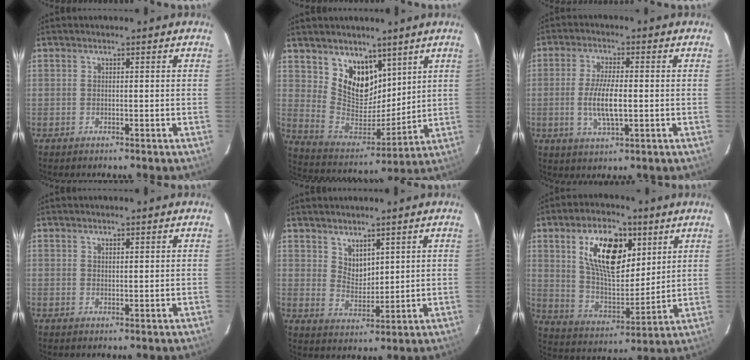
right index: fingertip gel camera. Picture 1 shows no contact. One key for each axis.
{"total": 12.4, "fx": 7.7, "fy": 8.2, "fz": 5.1, "tx": -0.093, "ty": -0.013, "tz": 0.157}
{"total": 6.7, "fx": -0.9, "fy": 1.9, "fz": 6.4, "tx": -0.125, "ty": -0.008, "tz": -0.015}
{"total": 1.3, "fx": 1.1, "fy": 0.4, "fz": 0.5, "tx": -0.006, "ty": 0.001, "tz": 0.018}
{"total": 4.7, "fx": 3.5, "fy": 2.6, "fz": 1.8, "tx": -0.023, "ty": -0.002, "tz": 0.070}
{"total": 16.9, "fx": 7.2, "fy": 8.6, "fz": 12.7, "tx": -0.218, "ty": 0.009, "tz": 0.135}